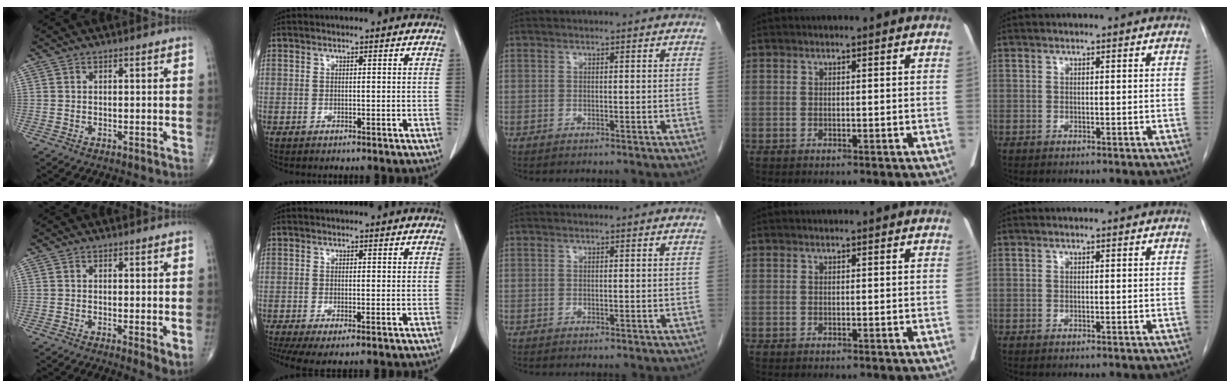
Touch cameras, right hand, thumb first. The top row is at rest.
{"thumb": {"total": 3.2, "force": [-0.2, 0.8, 3.1], "torque": [-0.053, -0.014, -0.007]}, "index": {"total": 4.5, "force": [-2.4, 1.4, 3.5], "torque": [-0.067, -0.011, -0.041]}}